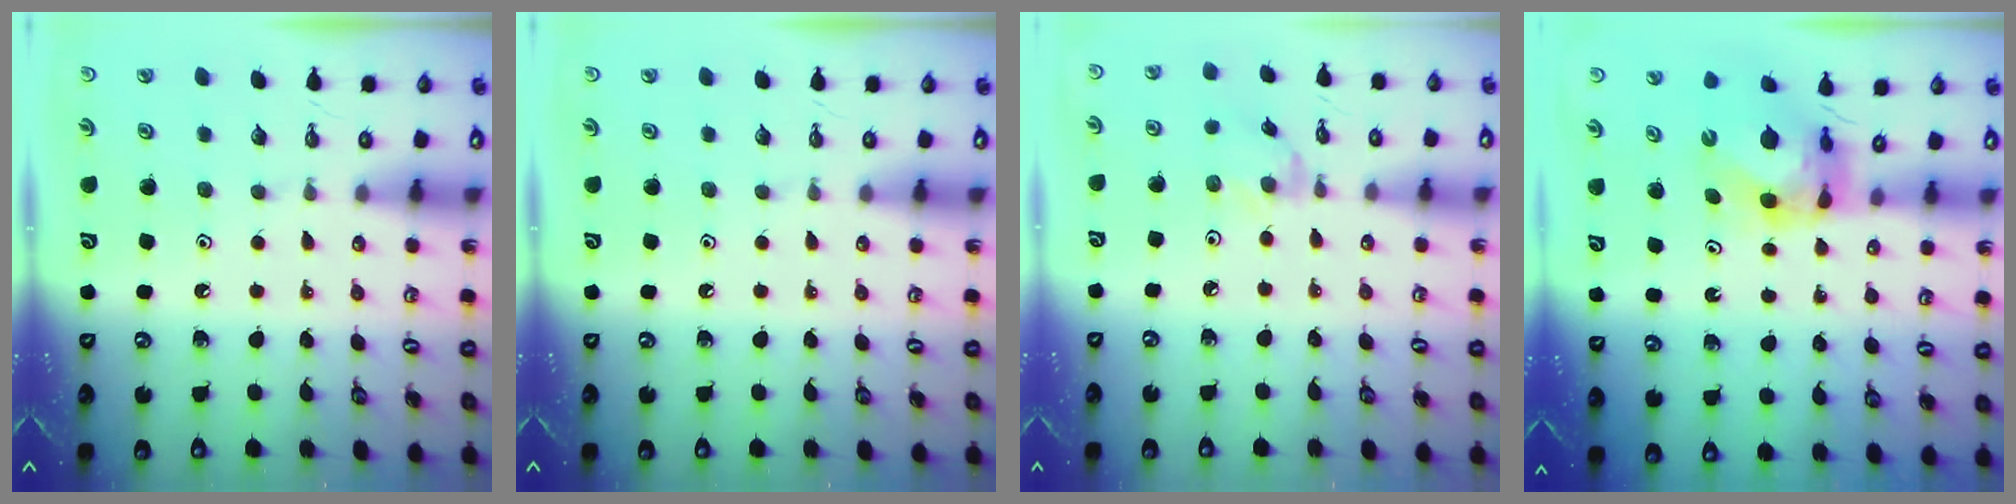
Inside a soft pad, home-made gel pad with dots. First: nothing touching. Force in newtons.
{"total": 0.0}
{"total": 3.0, "press": 3.0, "slide": 0.5}
{"total": 6.4, "press": 6.4, "slide": 0.6}